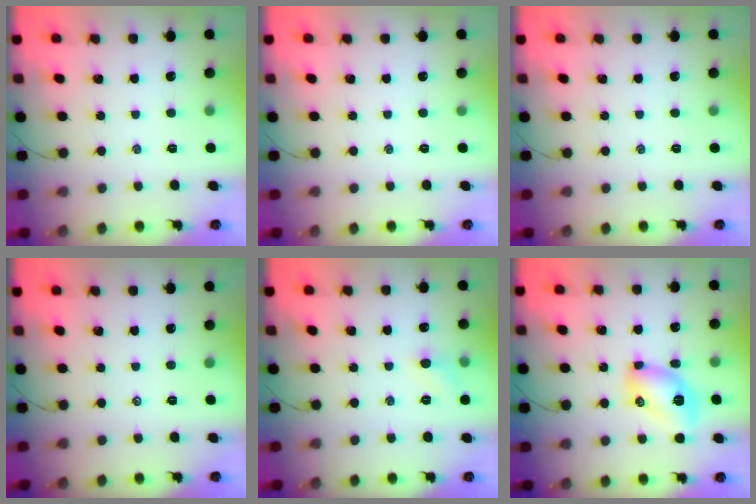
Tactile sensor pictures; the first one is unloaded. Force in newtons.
{"total": 0.0}
{"total": 0.0}
{"total": 0.0}
{"total": 5.2, "press": 4.9, "slide": 1.6}
{"total": 10.1, "press": 10.0, "slide": 0.9}